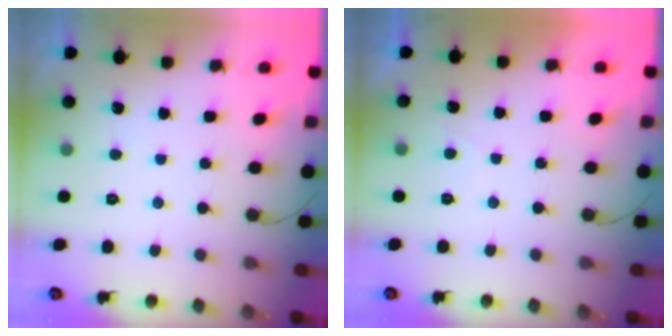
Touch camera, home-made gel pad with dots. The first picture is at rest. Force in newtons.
{"total": 0.7, "press": 0.3, "slide": 0.6}